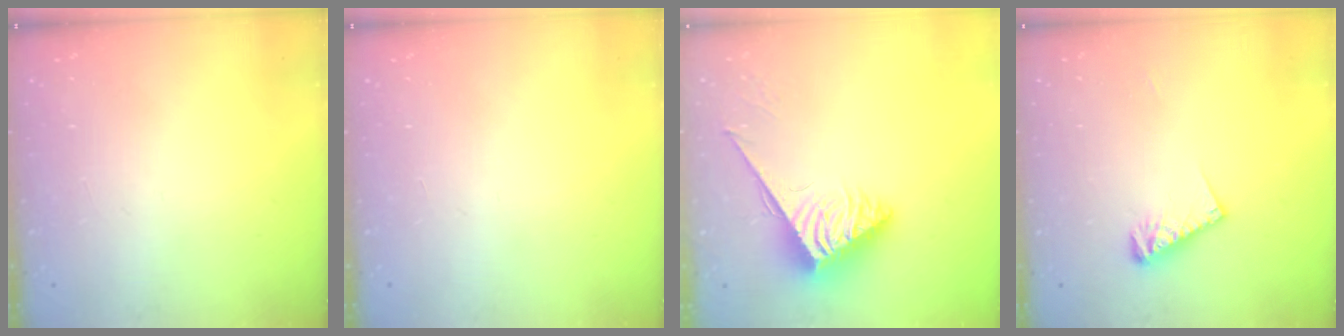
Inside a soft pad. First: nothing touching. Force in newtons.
{"total": 0.0}
{"total": 3.8, "press": 3.7, "slide": 0.4}
{"total": 6.7, "press": 6.7, "slide": 1.0}